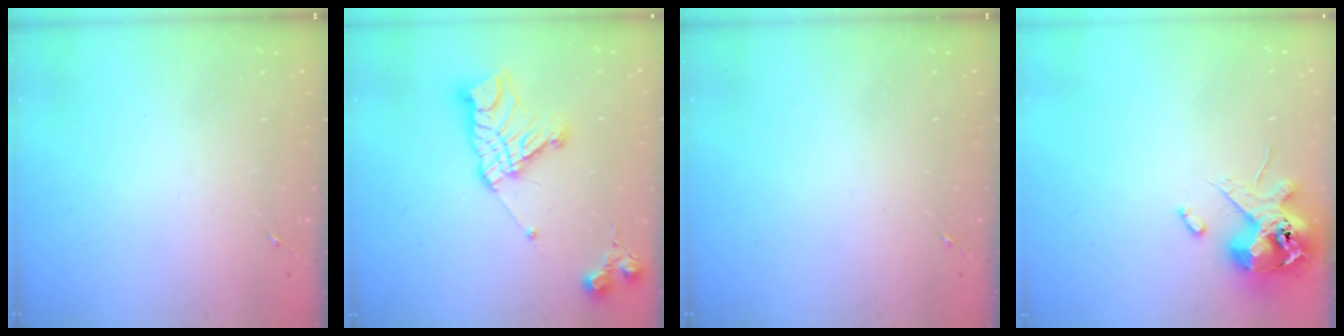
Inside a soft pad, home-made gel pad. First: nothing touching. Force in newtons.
{"total": 16.2, "press": 16.1, "slide": 1.6}
{"total": 0.0}
{"total": 13.1, "press": 12.9, "slide": 2.2}